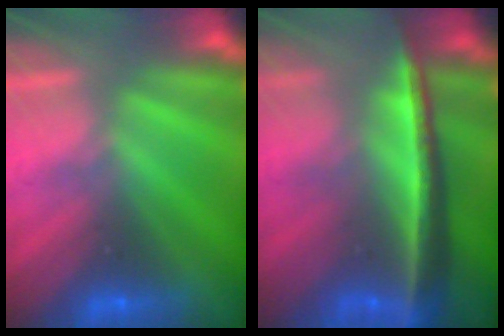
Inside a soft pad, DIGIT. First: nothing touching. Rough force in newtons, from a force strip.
{"total": 7.3}